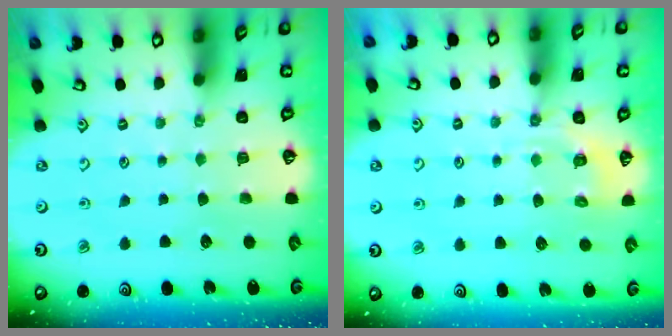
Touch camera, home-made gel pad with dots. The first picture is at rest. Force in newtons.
{"total": 5.4, "press": 5.2, "slide": 1.2}